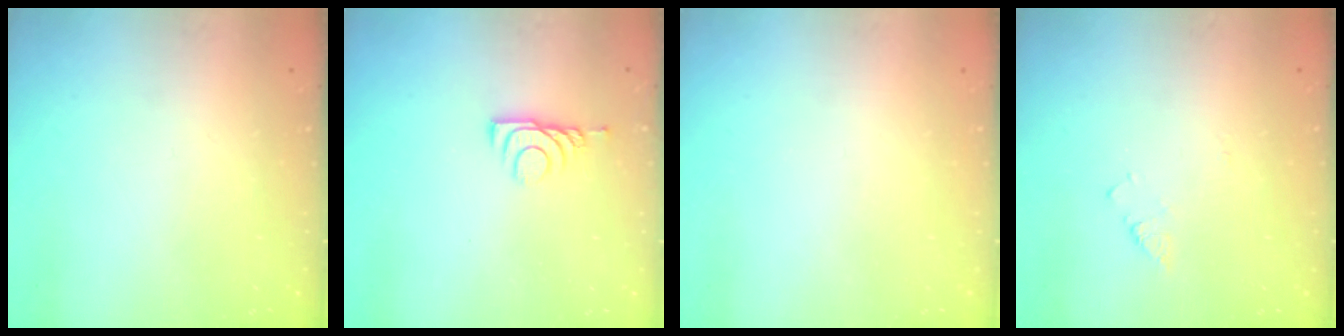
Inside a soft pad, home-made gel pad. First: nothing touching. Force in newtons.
{"total": 6.0, "press": 5.9, "slide": 0.8}
{"total": 0.0}
{"total": 3.1, "press": 3.1, "slide": 0.5}